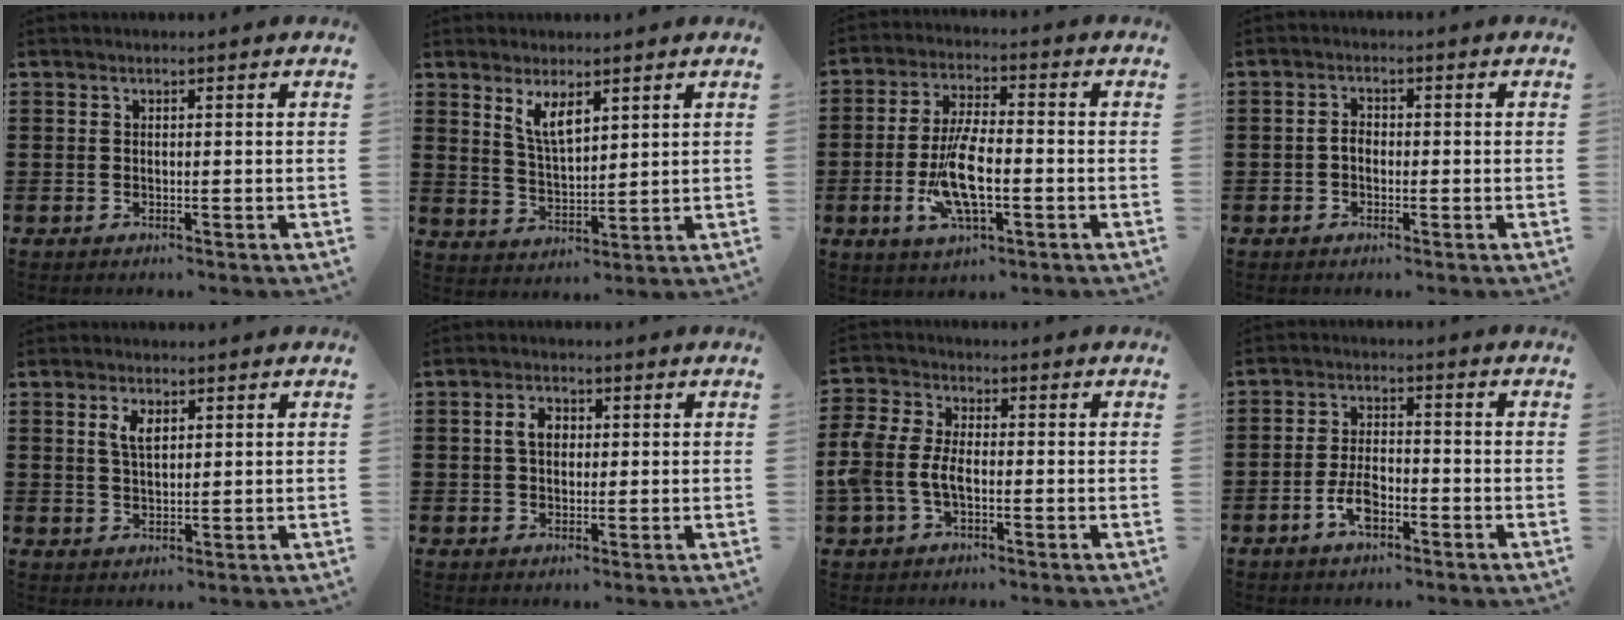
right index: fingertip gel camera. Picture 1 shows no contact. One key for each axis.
{"total": 5.0, "fx": 3.0, "fy": 1.8, "fz": 3.6, "tx": -0.078, "ty": 0.003, "tz": 0.052}
{"total": 10.0, "fx": -2.3, "fy": 3.2, "fz": 9.2, "tx": -0.189, "ty": -0.011, "tz": -0.042}
{"total": 2.0, "fx": -0.5, "fy": 1.3, "fz": 1.4, "tx": -0.035, "ty": 0.002, "tz": -0.013}
{"total": 3.5, "fx": 1.4, "fy": 1.6, "fz": 2.7, "tx": -0.059, "ty": 0.007, "tz": 0.025}
{"total": 3.7, "fx": 0.6, "fy": 2.4, "fz": 2.7, "tx": -0.059, "ty": 0.014, "tz": 0.007}
{"total": 5.6, "fx": -1.6, "fy": 3.4, "fz": 4.1, "tx": -0.116, "ty": -0.004, "tz": -0.042}
{"total": 5.1, "fx": -2.5, "fy": 2.3, "fz": 3.8, "tx": -0.090, "ty": -0.002, "tz": -0.052}